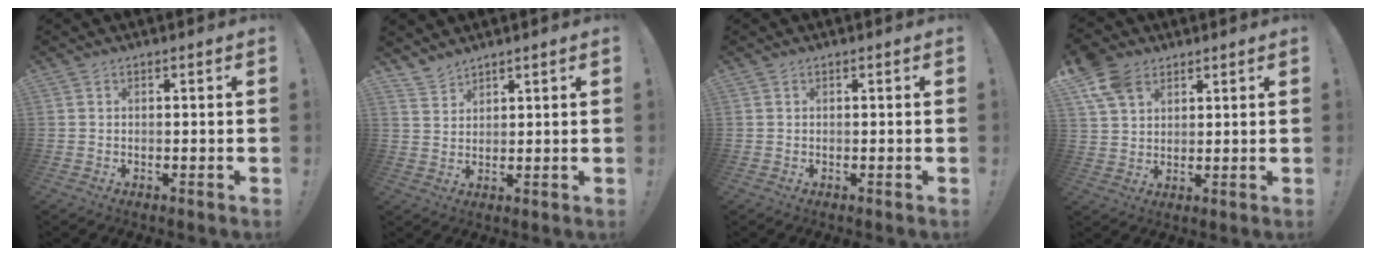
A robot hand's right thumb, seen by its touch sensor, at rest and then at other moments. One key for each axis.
{"total": 3.8, "fx": 3.6, "fy": 1.1, "fz": 0.7, "tx": -0.012, "ty": -0.026, "tz": 0.068}
{"total": 0.0}
{"total": 9.2, "fx": 5.5, "fy": 6.1, "fz": 4.1, "tx": -0.075, "ty": -0.021, "tz": 0.111}